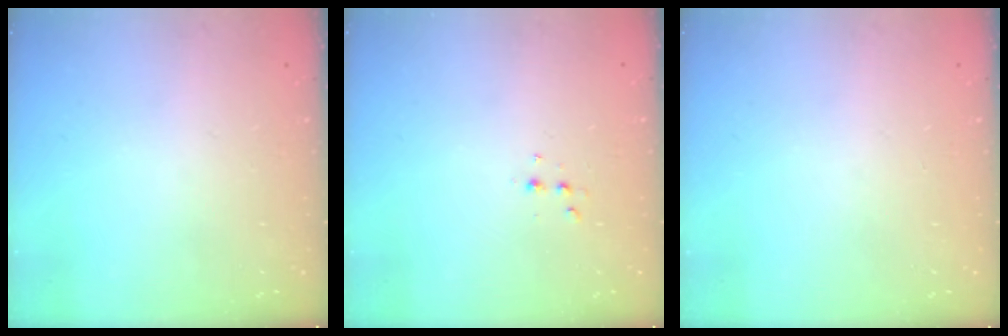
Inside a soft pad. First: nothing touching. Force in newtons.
{"total": 2.8, "press": 2.7, "slide": 0.6}
{"total": 0.0}